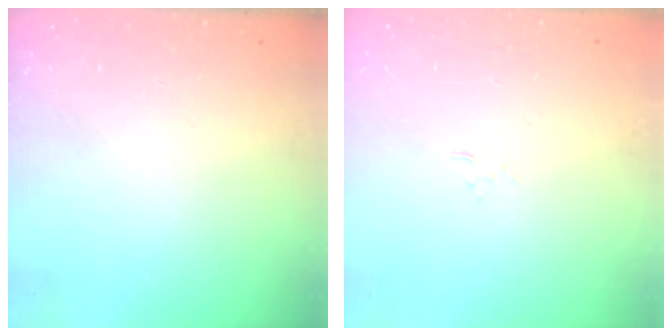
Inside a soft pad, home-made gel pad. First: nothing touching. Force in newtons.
{"total": 4.1, "press": 4.1, "slide": 0.6}